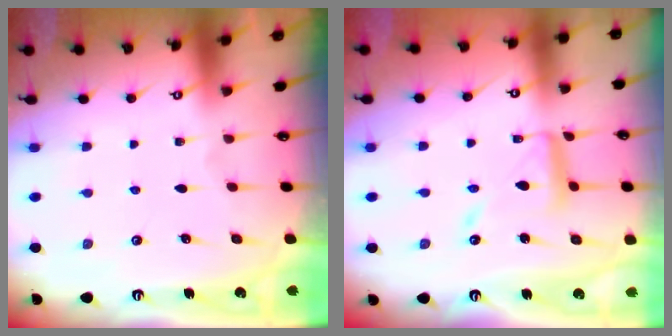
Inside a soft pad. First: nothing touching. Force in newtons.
{"total": 12.0, "press": 12.0, "slide": 0.9}